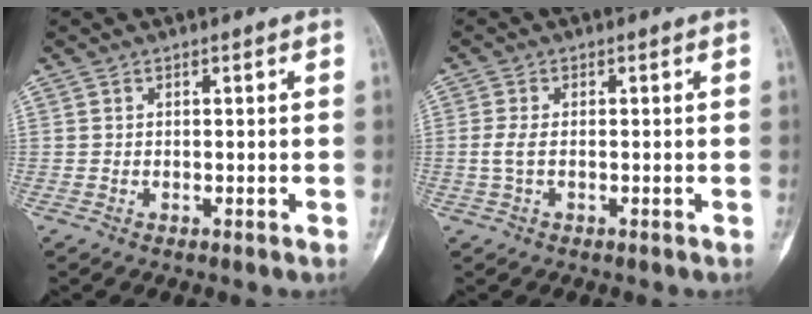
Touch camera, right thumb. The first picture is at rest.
{"total": 2.4, "force": [-0.4, 1.1, 2.1], "torque": [-0.056, 0.001, -0.008]}